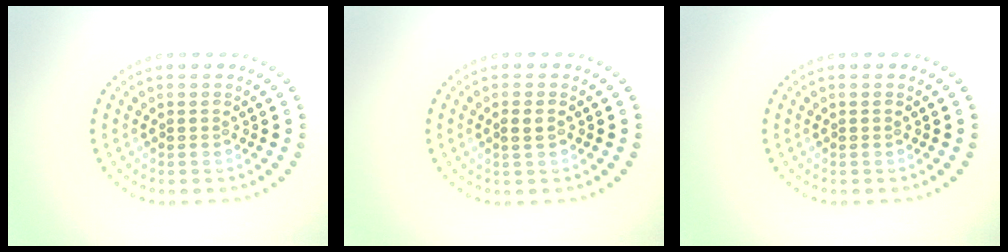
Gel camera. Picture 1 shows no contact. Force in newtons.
{"total": 1.1, "press": 1.0, "slide": 0.4}
{"total": 0.0}